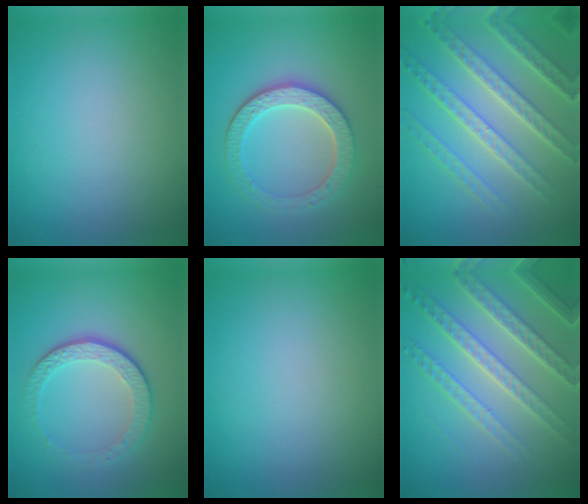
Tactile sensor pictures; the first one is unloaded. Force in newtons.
{"total": 4.6, "press": 4.0, "slide": 2.2}
{"total": 7.5, "press": 5.6, "slide": 5.0}
{"total": 4.3, "press": 3.0, "slide": 3.1}
{"total": 0.0}
{"total": 6.1, "press": 5.0, "slide": 3.5}